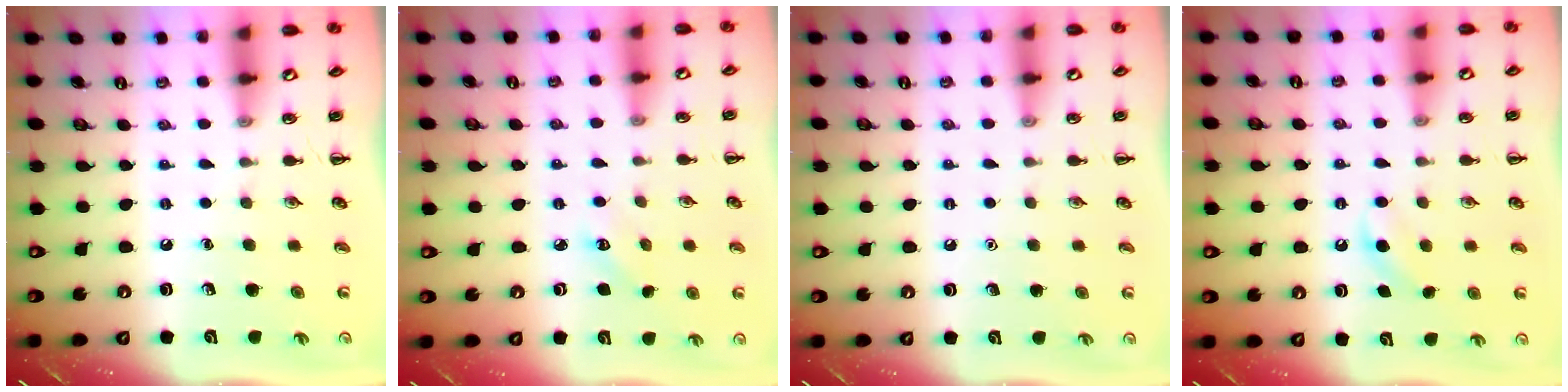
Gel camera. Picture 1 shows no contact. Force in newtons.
{"total": 2.3, "press": 2.2, "slide": 0.6}
{"total": 1.6, "press": 1.6, "slide": 0.1}
{"total": 5.6, "press": 5.4, "slide": 1.5}